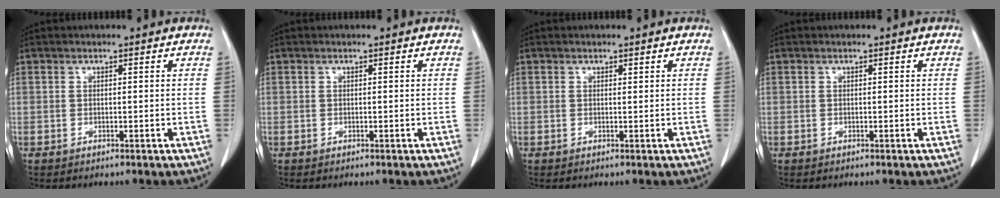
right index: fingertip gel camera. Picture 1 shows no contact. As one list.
[{"total": 0.0}, {"total": 0.0}, {"total": 0.0}]